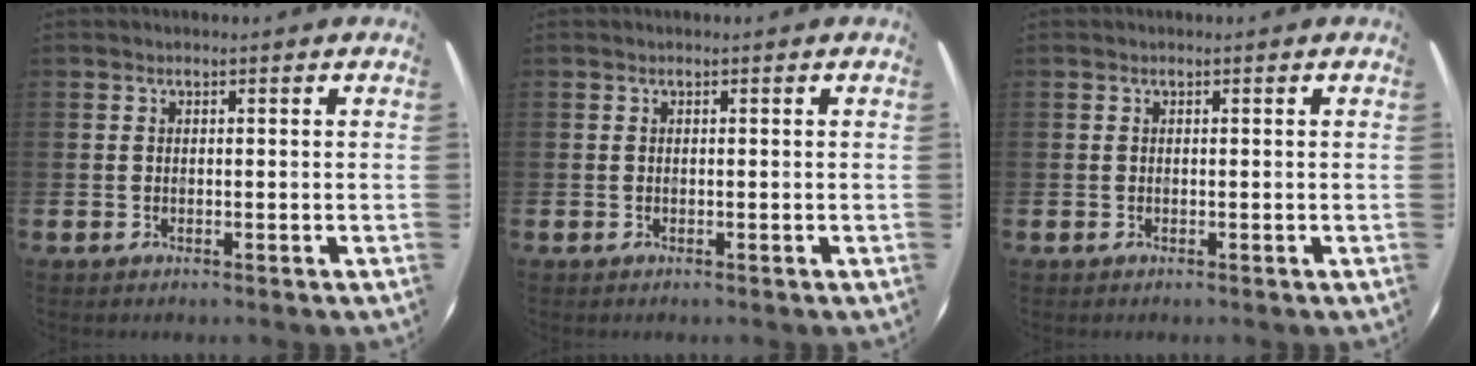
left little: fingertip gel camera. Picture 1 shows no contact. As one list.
[{"total": 0.0}, {"total": 0.0}]